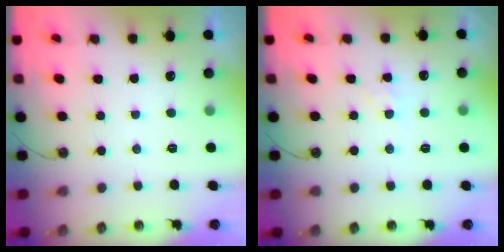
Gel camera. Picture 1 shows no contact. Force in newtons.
{"total": 5.4, "press": 5.4, "slide": 0.7}